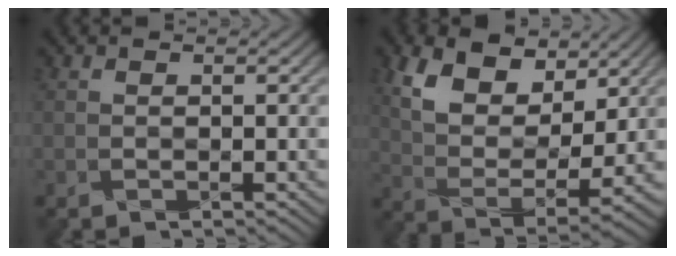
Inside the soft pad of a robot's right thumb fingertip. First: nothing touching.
{"total": 10.4, "force": [6.0, 5.5, 6.5], "torque": [-0.135, 0.006, 0.113]}